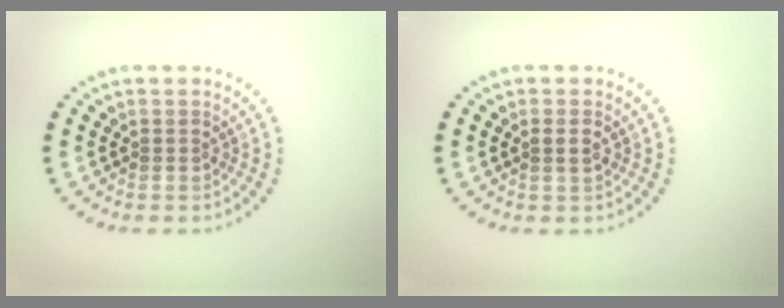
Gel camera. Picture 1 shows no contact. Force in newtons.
{"total": 1.1, "press": 1.0, "slide": 0.5}